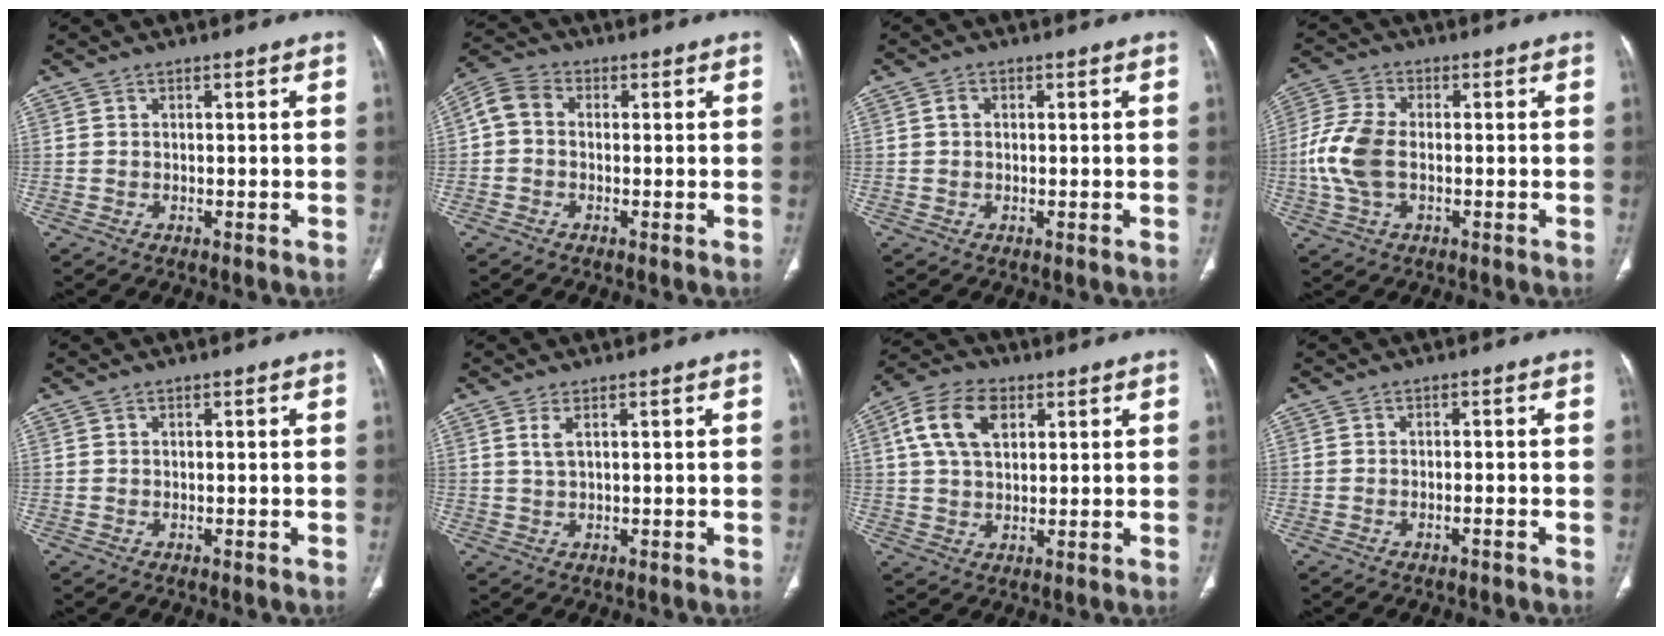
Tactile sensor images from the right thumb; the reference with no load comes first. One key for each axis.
{"total": 5.1, "fx": 0.2, "fy": 4.0, "fz": 3.2, "tx": -0.058, "ty": 0.017, "tz": -0.011}
{"total": 1.6, "fx": 0.3, "fy": 1.2, "fz": 1.0, "tx": -0.013, "ty": 0.005, "tz": 0.006}
{"total": 9.3, "fx": -1.0, "fy": 5.4, "fz": 7.5, "tx": -0.173, "ty": 0.012, "tz": -0.022}
{"total": 0.0}
{"total": 2.0, "fx": 0.9, "fy": 0.5, "fz": 1.7, "tx": -0.045, "ty": -0.003, "tz": 0.025}
{"total": 10.3, "fx": 3.5, "fy": 6.5, "fz": 7.2, "tx": -0.131, "ty": 0.008, "tz": 0.058}
{"total": 1.0, "fx": -0.8, "fy": 0.1, "fz": 0.6, "tx": -0.017, "ty": 0.012, "tz": -0.011}